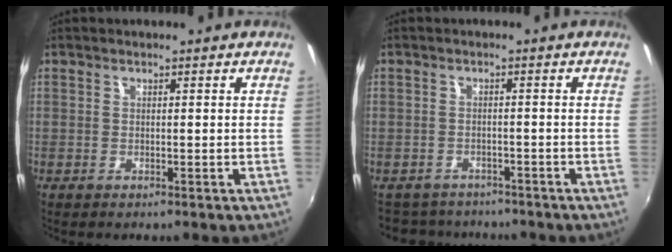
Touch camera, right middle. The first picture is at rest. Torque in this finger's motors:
{"motor_torque": [-0.31, -0.46, -0.65, -0.21]}